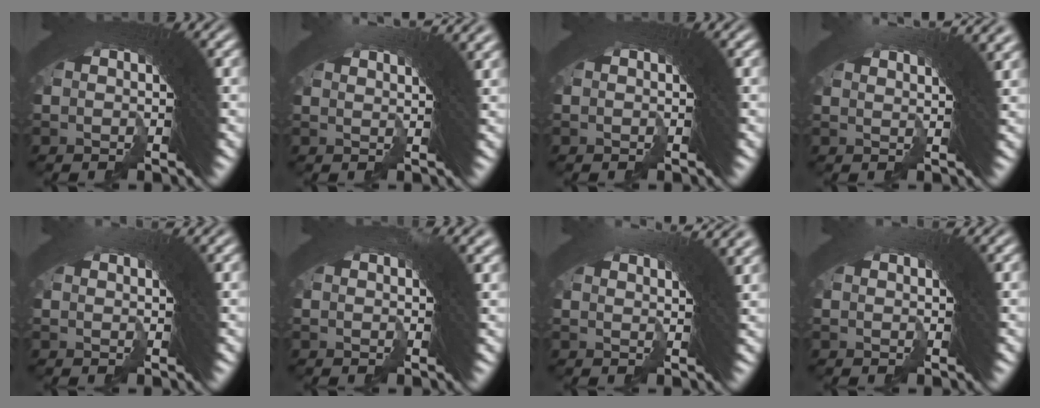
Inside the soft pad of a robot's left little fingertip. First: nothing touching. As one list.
[{"total": 4.1, "force": [3.0, -1.8, 2.1], "torque": [-0.027, 0.027, 0.046]}, {"total": 0.0}, {"total": 4.9, "force": [3.7, -1.3, 3.0], "torque": [-0.038, 0.028, 0.056]}, {"total": 2.3, "force": [0.9, -2.1, 0.1], "torque": [-0.007, 0.013, 0.016]}, {"total": 1.4, "force": [0.6, -0.3, 1.3], "torque": [-0.018, 0.010, 0.005]}, {"total": 4.6, "force": [3.1, -0.9, 3.3], "torque": [-0.041, 0.028, 0.046]}, {"total": 2.1, "force": [0.7, -1.9, -0.2], "torque": [-0.003, 0.010, 0.012]}]